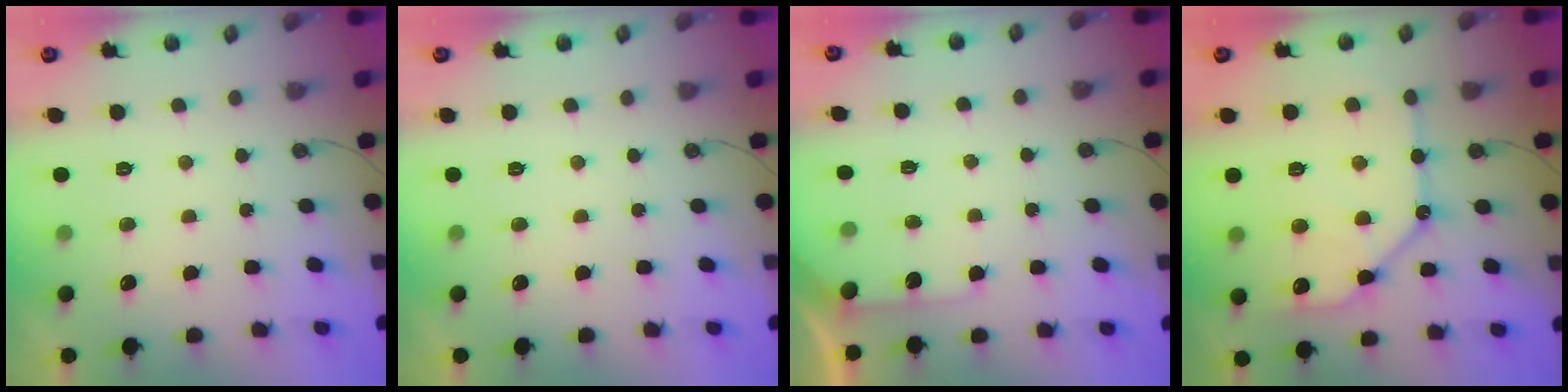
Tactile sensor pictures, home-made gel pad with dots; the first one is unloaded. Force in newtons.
{"total": 0.0}
{"total": 6.1, "press": 6.1, "slide": 0.4}
{"total": 14.3, "press": 14.2, "slide": 1.3}